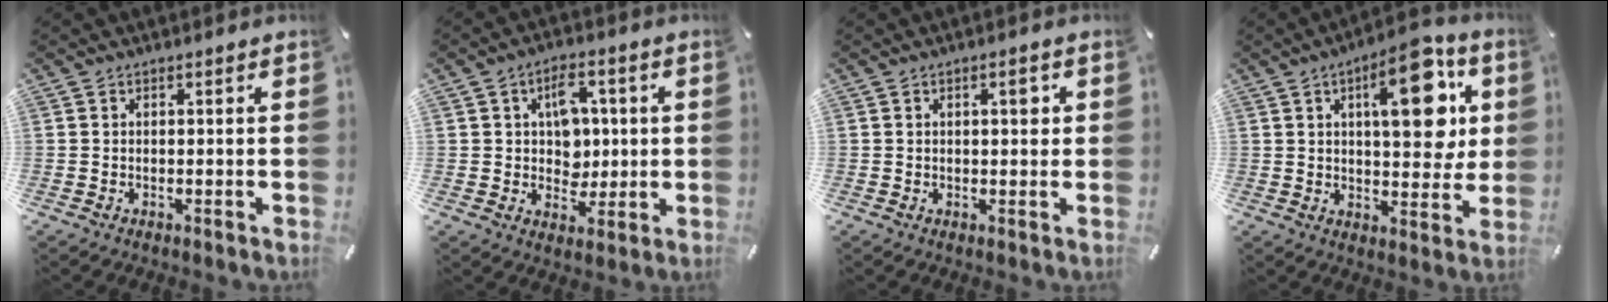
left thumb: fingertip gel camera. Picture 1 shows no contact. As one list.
[{"total": 8.3, "force": [1.3, 6.6, 4.8], "torque": [-0.056, 0.001, 0.019]}, {"total": 3.0, "force": [0.8, 1.3, 2.6], "torque": [-0.027, -0.001, 0.005]}, {"total": 17.8, "force": [6.5, 7.9, 14.6], "torque": [-0.190, -0.021, 0.098]}]